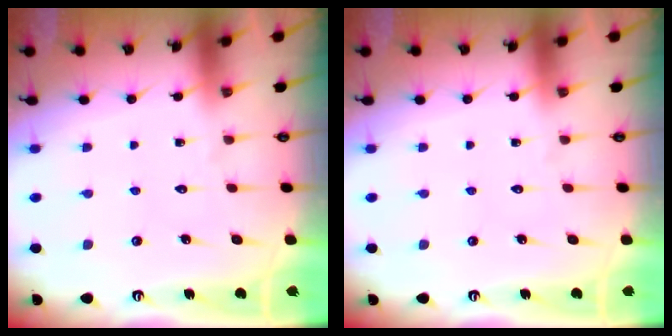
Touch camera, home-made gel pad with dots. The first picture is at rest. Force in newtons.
{"total": 0.0}